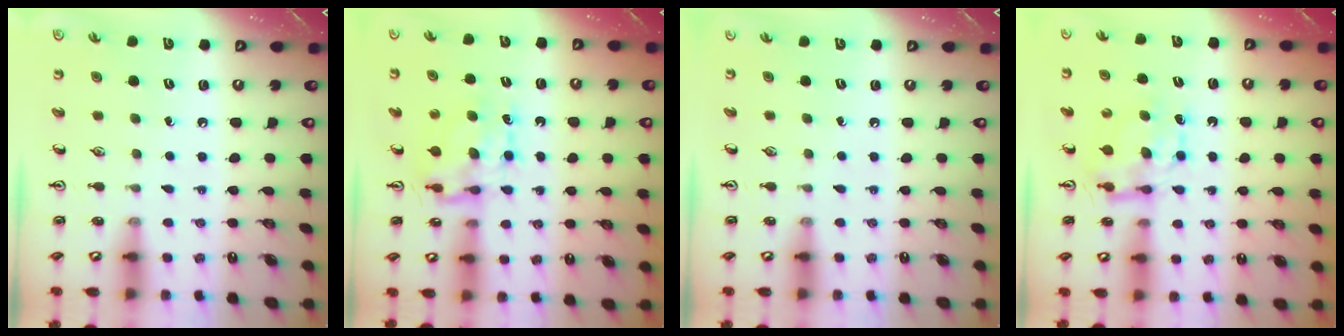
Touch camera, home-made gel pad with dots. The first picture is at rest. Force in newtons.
{"total": 6.7, "press": 6.7, "slide": 0.7}
{"total": 0.0}
{"total": 7.2, "press": 7.2, "slide": 0.2}